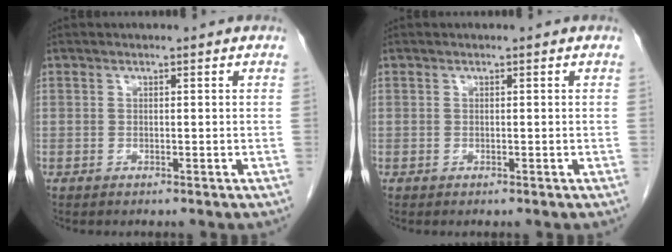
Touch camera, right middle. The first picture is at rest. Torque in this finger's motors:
{"motor_torque": [0.15, -0.10, 0.01, 0.00]}